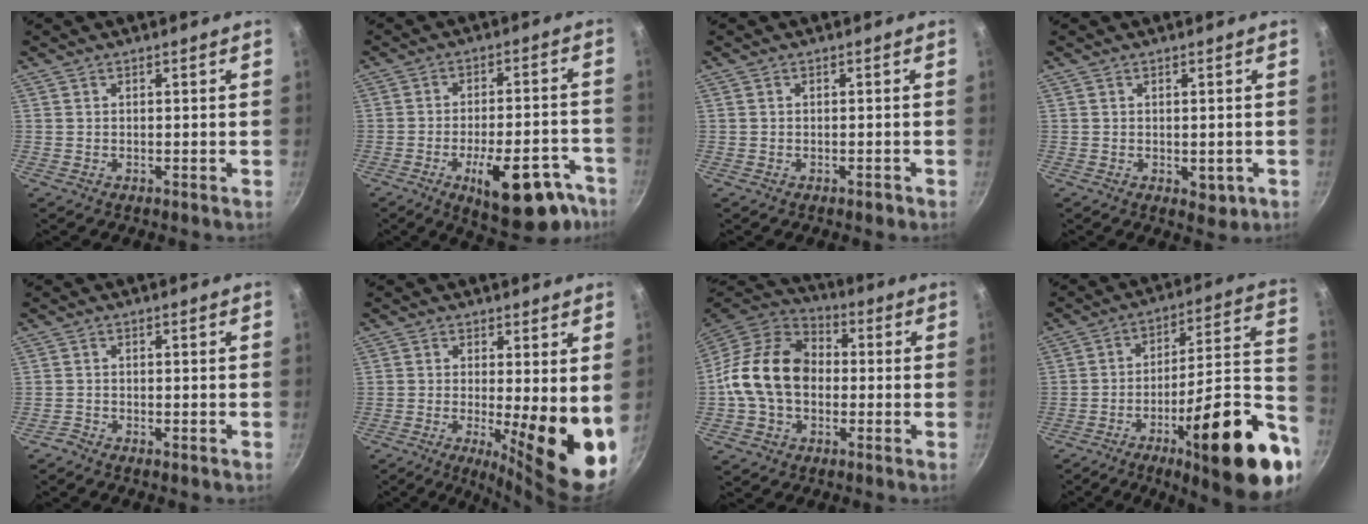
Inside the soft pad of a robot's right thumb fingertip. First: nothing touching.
{"total": 17.8, "force": [-9.5, 7.3, 13.2], "torque": [-0.135, 0.041, -0.124]}
{"total": 1.0, "force": [-0.6, 0.5, 0.5], "torque": [-0.007, 0.009, -0.005]}
{"total": 3.2, "force": [-0.8, 1.9, 2.5], "torque": [-0.024, -0.004, -0.006]}
{"total": 1.4, "force": [-1.3, 0.4, 0.5], "torque": [-0.019, 0.010, -0.025]}
{"total": 13.9, "force": [-1.5, 3.4, 13.3], "torque": [-0.168, -0.026, -0.016]}
{"total": 16.1, "force": [-1.0, 11.8, 10.9], "torque": [-0.167, 0.034, -0.034]}
{"total": 27.9, "force": [-10.8, 7.0, 24.7], "torque": [-0.290, 0.052, -0.164]}